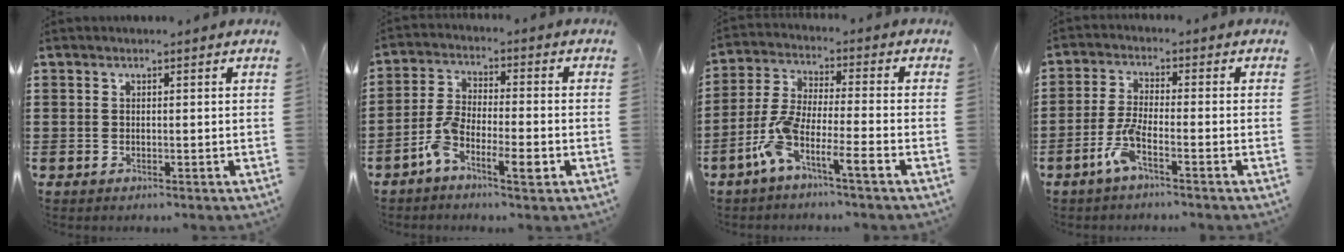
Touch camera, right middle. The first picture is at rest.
{"total": 6.3, "force": [-3.6, 1.8, 4.8], "torque": [-0.106, -0.002, -0.072]}
{"total": 7.2, "force": [-4.9, 0.5, 5.2], "torque": [-0.130, -0.016, -0.104]}
{"total": 5.0, "force": [-2.8, 0.8, 4.1], "torque": [-0.094, -0.005, -0.057]}